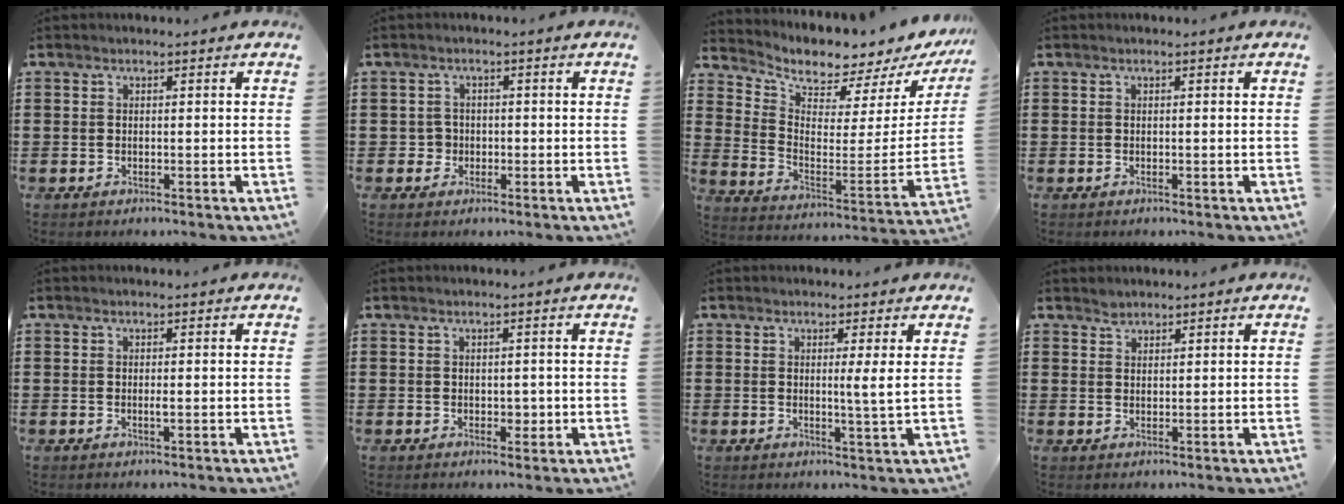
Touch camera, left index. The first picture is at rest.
{"total": 2.2, "force": [-0.4, 2.1, 0.6], "torque": [-0.020, 0.004, -0.011]}
{"total": 4.8, "force": [4.7, 0.4, 0.7], "torque": [-0.039, -0.063, 0.077]}
{"total": 0.0}
{"total": 0.8, "force": [-0.1, 0.1, 0.8], "torque": [-0.016, -0.006, 0.000]}
{"total": 1.7, "force": [0.0, 1.2, 1.2], "torque": [-0.016, 0.000, -0.001]}
{"total": 3.0, "force": [1.0, -0.7, 2.8], "torque": [-0.049, -0.012, 0.012]}
{"total": 1.4, "force": [1.3, 0.6, 0.0], "torque": [-0.004, -0.001, 0.027]}